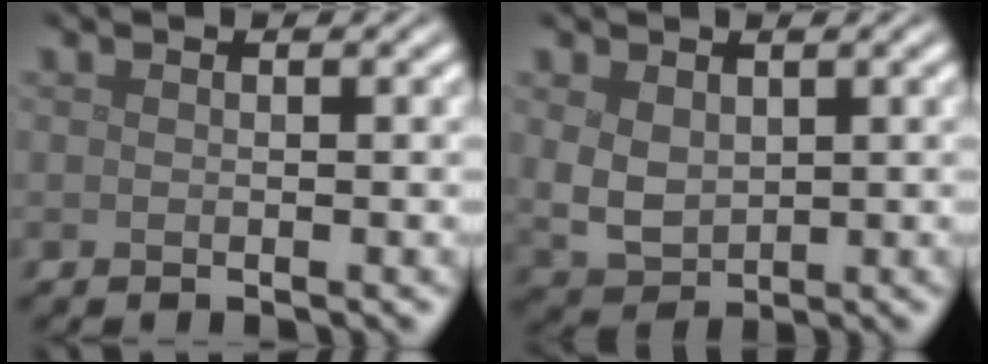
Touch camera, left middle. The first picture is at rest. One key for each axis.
{"total": 3.4, "fx": 0.6, "fy": 2.5, "fz": 2.2, "tx": -0.054, "ty": -0.005, "tz": 0.018}